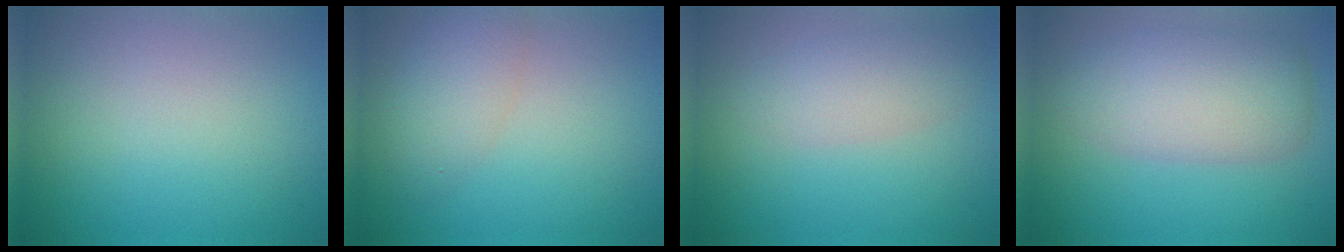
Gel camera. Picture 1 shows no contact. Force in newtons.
{"total": 3.3, "press": 3.3, "slide": 0.2}
{"total": 2.9, "press": 2.9, "slide": 0.1}
{"total": 6.2, "press": 6.2, "slide": 0.6}